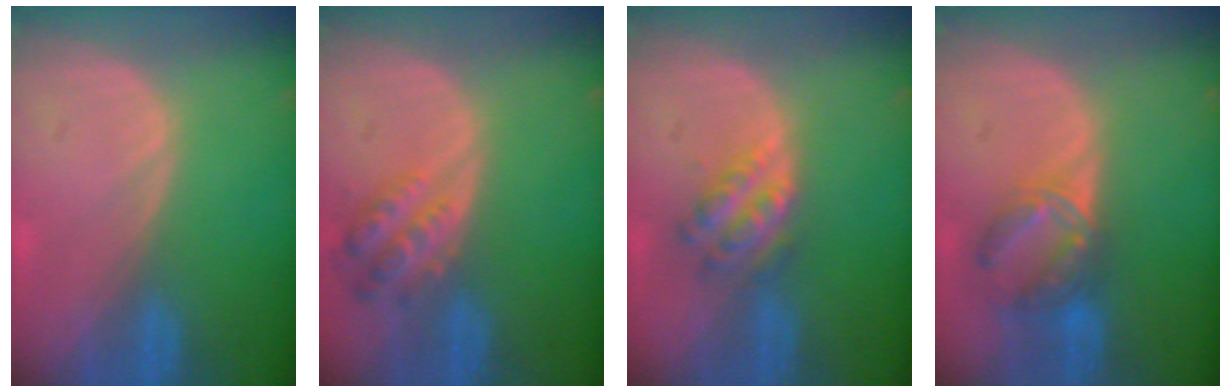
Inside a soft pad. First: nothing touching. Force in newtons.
{"total": 5.6, "press": 5.1, "slide": 2.2}
{"total": 5.3, "press": 4.8, "slide": 2.1}
{"total": 6.8, "press": 6.0, "slide": 3.2}